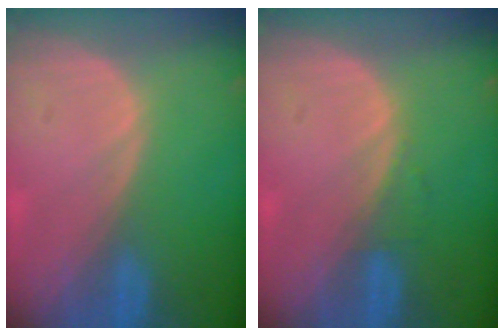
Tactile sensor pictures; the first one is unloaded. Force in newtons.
{"total": 0.7, "press": 0.7, "slide": 0.1}